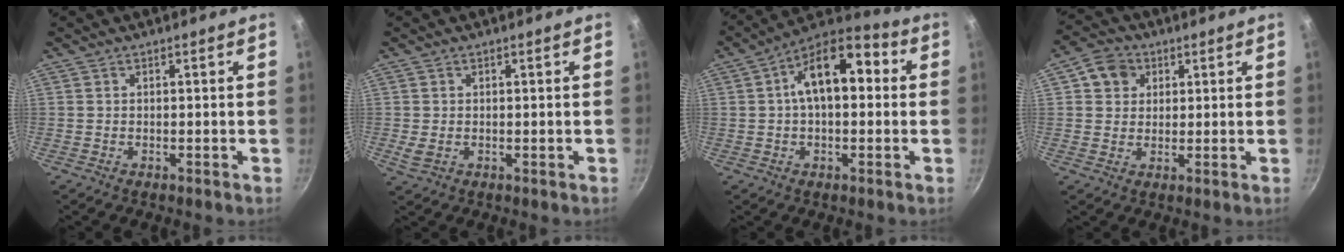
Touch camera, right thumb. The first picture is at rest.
{"total": 2.2, "force": [0.0, 1.6, 1.5], "torque": [-0.029, -0.002, 0.006]}
{"total": 14.6, "force": [2.2, 8.3, 11.8], "torque": [-0.155, 0.036, 0.017]}
{"total": 6.2, "force": [2.3, 5.3, 2.2], "torque": [-0.006, 0.004, 0.033]}